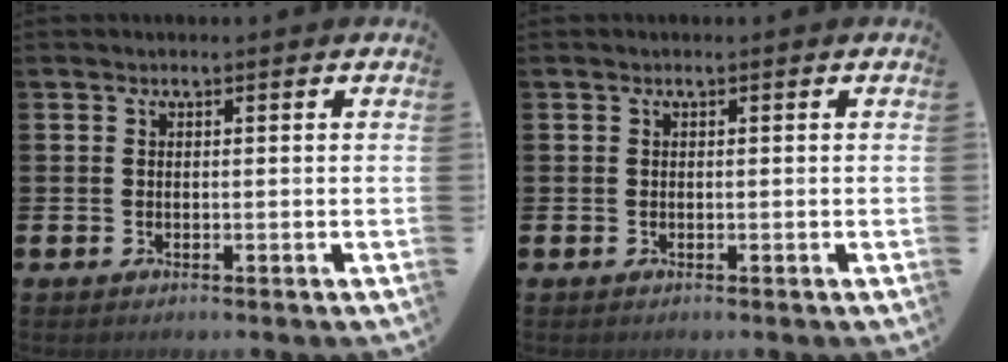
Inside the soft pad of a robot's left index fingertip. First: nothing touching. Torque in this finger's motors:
{"motor_torque": [-0.02, 0.01, -0.03, 0.01]}